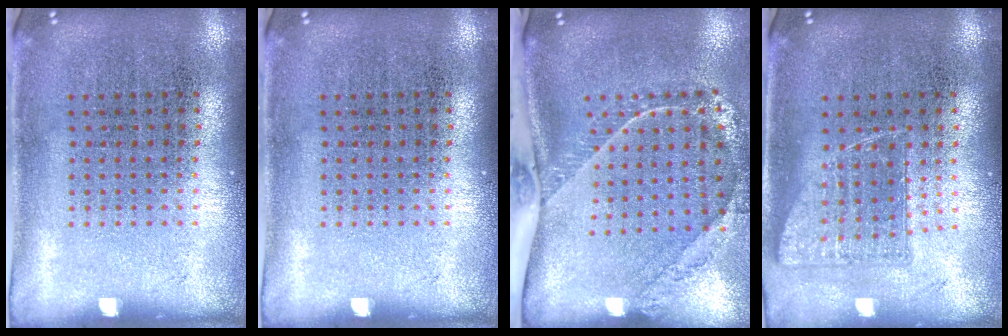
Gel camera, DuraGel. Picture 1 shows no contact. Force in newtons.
{"total": 0.0}
{"total": 2.4, "press": 1.7, "slide": 1.8}
{"total": 0.8, "press": 0.8, "slide": 0.2}